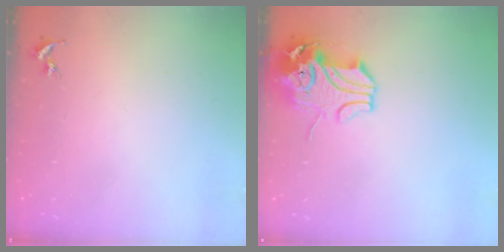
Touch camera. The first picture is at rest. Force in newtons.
{"total": 11.8, "press": 11.6, "slide": 2.0}